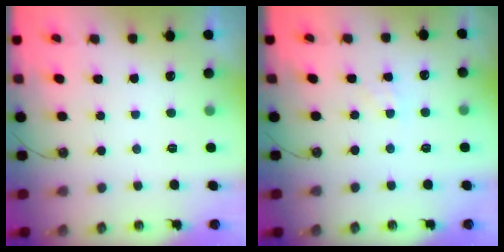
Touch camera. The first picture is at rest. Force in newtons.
{"total": 2.4, "press": 2.4, "slide": 0.4}